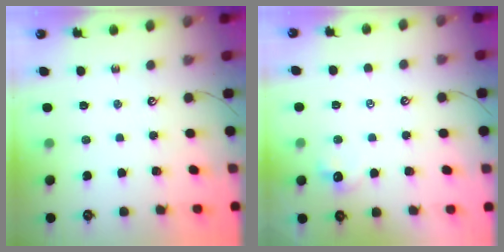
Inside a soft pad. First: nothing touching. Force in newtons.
{"total": 0.0}